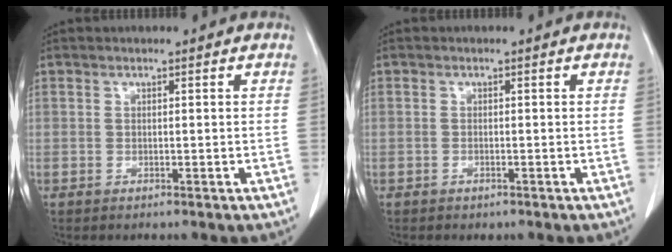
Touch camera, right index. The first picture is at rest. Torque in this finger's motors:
{"motor_torque": [0.09, -0.06, 0.03, 0.01]}